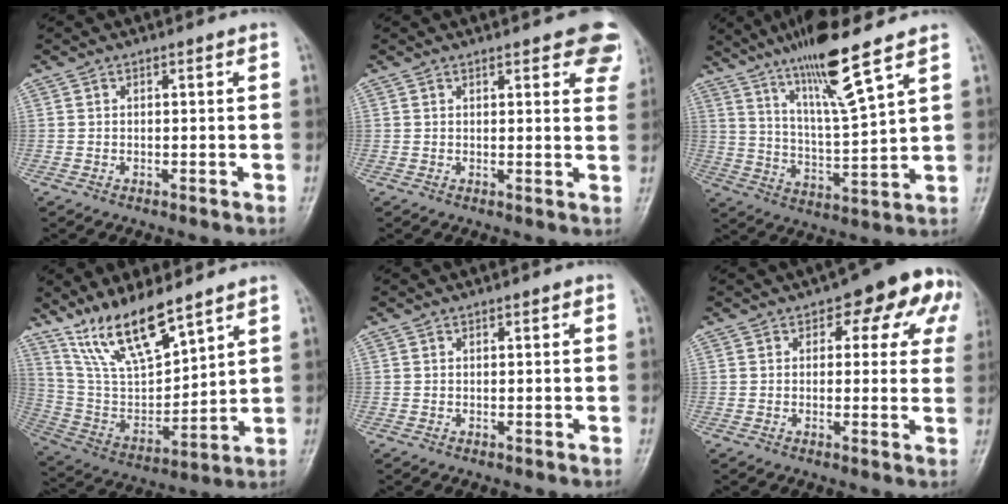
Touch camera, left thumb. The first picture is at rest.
{"total": 8.7, "force": [5.7, 3.0, 5.8], "torque": [-0.035, -0.019, 0.058]}
{"total": 13.8, "force": [9.2, 0.8, 10.2], "torque": [-0.183, -0.054, 0.171]}
{"total": 15.1, "force": [11.4, 4.4, 9.0], "torque": [-0.145, -0.059, 0.233]}
{"total": 0.9, "force": [0.3, 0.3, 0.8], "torque": [-0.010, 0.003, 0.004]}
{"total": 11.7, "force": [4.9, 6.1, 8.7], "torque": [-0.047, 0.005, 0.051]}